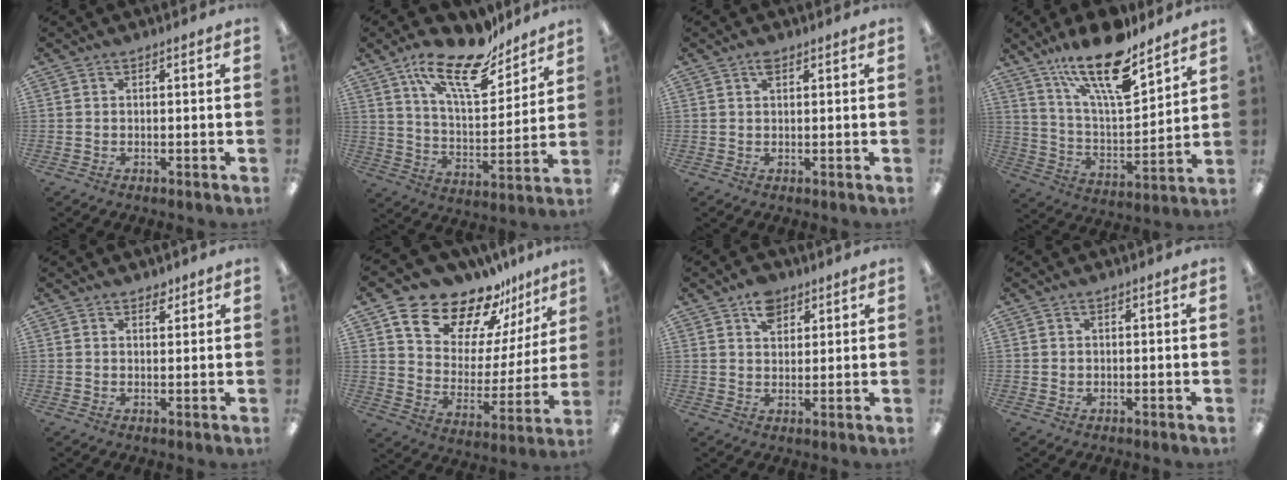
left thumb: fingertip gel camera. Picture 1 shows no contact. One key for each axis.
{"total": 19.8, "fx": 13.9, "fy": 7.6, "fz": 11.9, "tx": -0.197, "ty": -0.078, "tz": 0.237}
{"total": 2.1, "fx": 1.3, "fy": 1.0, "fz": 1.4, "tx": -0.023, "ty": -0.001, "tz": 0.020}
{"total": 20.6, "fx": 14.7, "fy": 6.6, "fz": 12.9, "tx": -0.213, "ty": -0.089, "tz": 0.247}
{"total": 2.3, "fx": 1.8, "fy": 1.2, "fz": 0.8, "tx": 0.000, "ty": -0.007, "tz": 0.030}
{"total": 16.1, "fx": 14.0, "fy": 6.9, "fz": 3.8, "tx": -0.085, "ty": -0.121, "tz": 0.251}
{"total": 6.4, "fx": 4.0, "fy": 4.2, "fz": 2.7, "tx": -0.035, "ty": -0.010, "tz": 0.070}
{"total": 0.7, "fx": 0.3, "fy": 0.6, "fz": 0.0, "tx": -0.001, "ty": 0.003, "tz": 0.005}